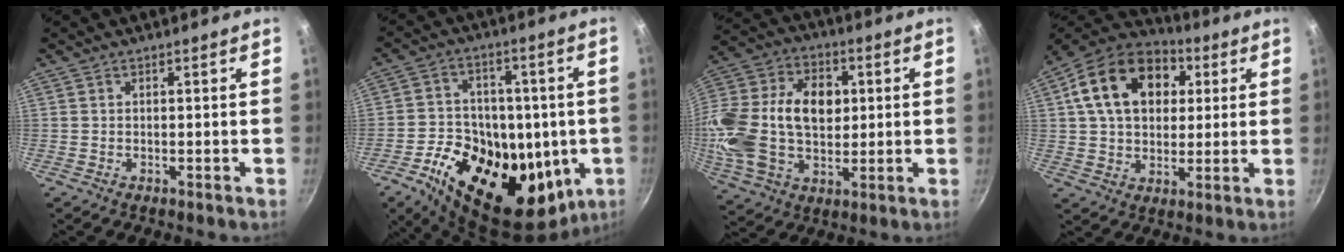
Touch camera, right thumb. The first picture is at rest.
{"total": 25.0, "force": [-5.5, 16.2, 18.3], "torque": [-0.272, 0.006, -0.076]}
{"total": 23.6, "force": [2.2, 15.8, 17.3], "torque": [-0.319, 0.023, 0.034]}
{"total": 19.5, "force": [5.5, 13.8, 12.7], "torque": [-0.199, 0.016, 0.081]}